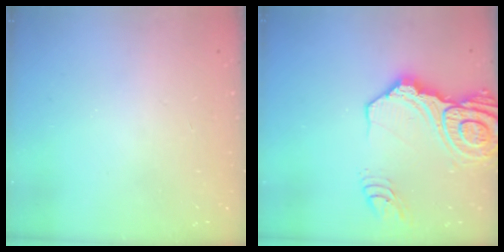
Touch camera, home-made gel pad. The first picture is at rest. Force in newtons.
{"total": 23.0, "press": 22.8, "slide": 3.1}